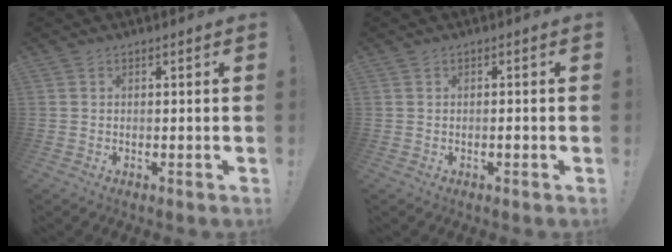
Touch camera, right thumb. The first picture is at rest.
{"total": 1.0, "force": [-0.7, 0.2, 0.6], "torque": [-0.010, 0.001, -0.012]}